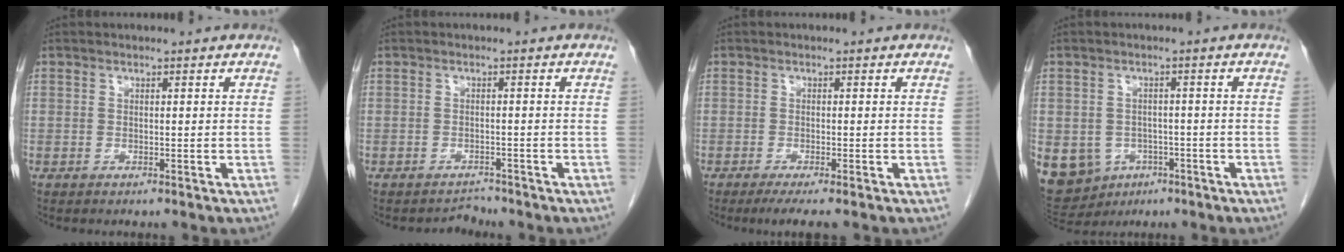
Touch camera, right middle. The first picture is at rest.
{"total": 0.5, "force": [-0.5, 0.0, -0.1], "torque": [-0.005, -0.004, -0.008]}
{"total": 3.3, "force": [-2.3, 0.1, 2.3], "torque": [-0.037, -0.011, -0.037]}
{"total": 16.1, "force": [-6.5, 13.5, 6.0], "torque": [-0.181, 0.005, -0.078]}